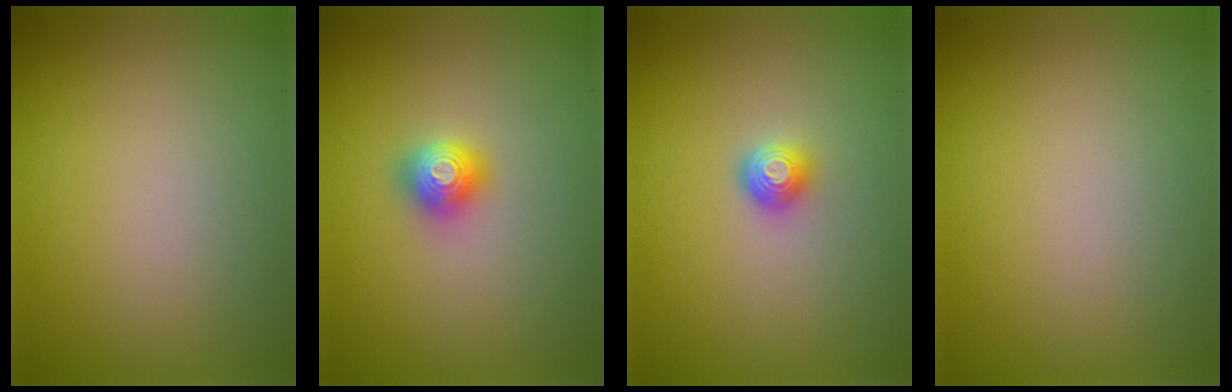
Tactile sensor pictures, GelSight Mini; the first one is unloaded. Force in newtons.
{"total": 1.6, "press": 1.6, "slide": 0.2}
{"total": 1.7, "press": 1.3, "slide": 1.1}
{"total": 0.0}